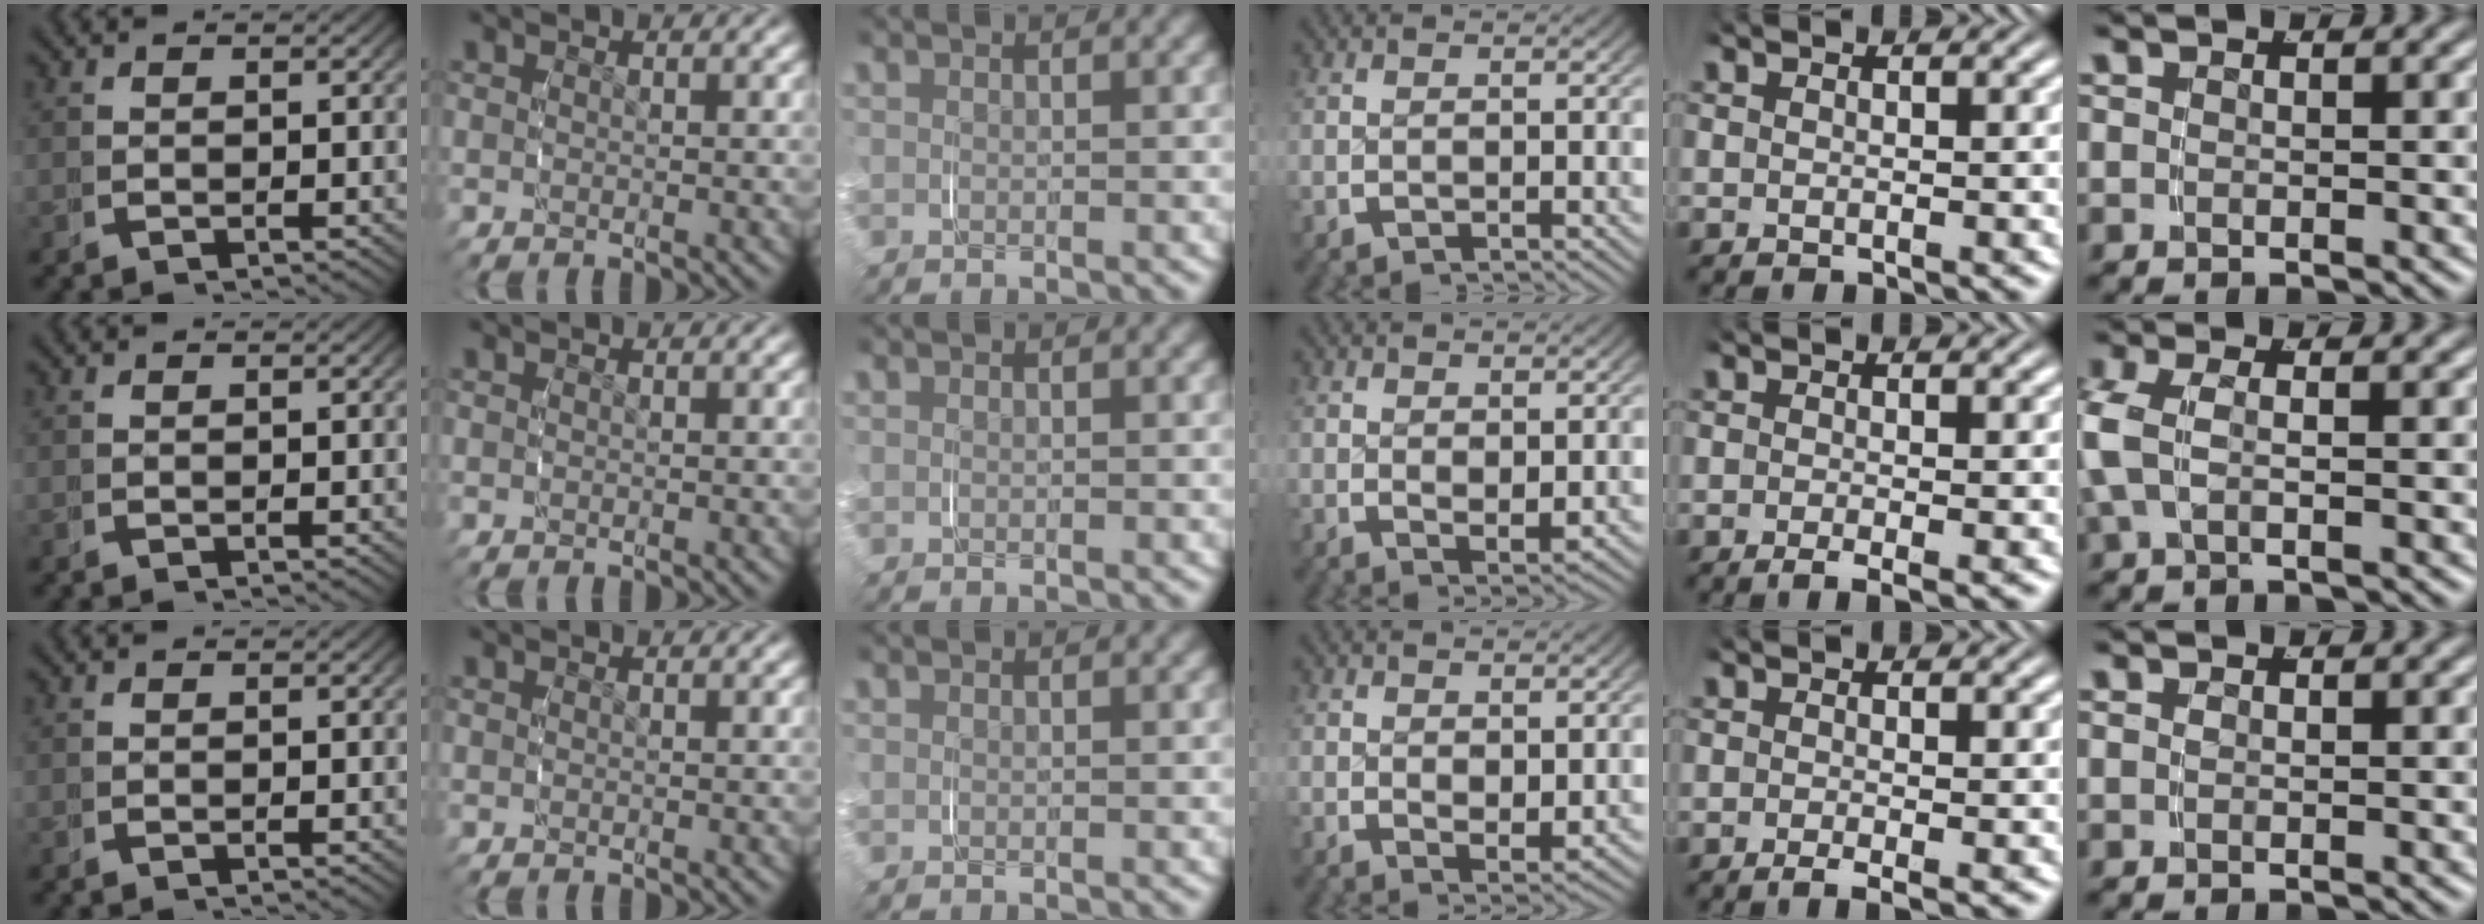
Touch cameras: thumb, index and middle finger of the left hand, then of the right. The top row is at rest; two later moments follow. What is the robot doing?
{"motion": "grasp_and_lifting", "object": "toothpaste"}